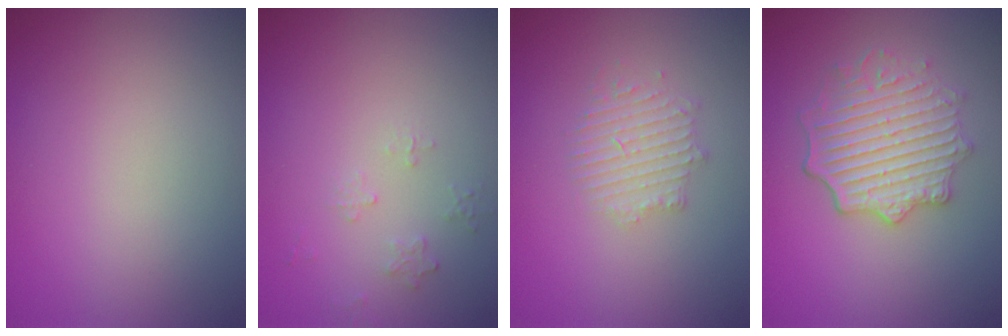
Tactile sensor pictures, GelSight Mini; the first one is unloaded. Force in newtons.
{"total": 0.7, "press": 0.5, "slide": 0.5}
{"total": 2.4, "press": 2.4, "slide": 0.3}
{"total": 5.0, "press": 4.1, "slide": 2.8}